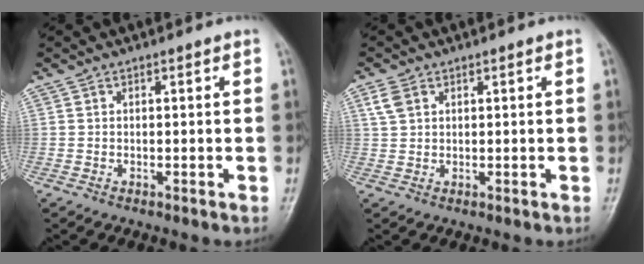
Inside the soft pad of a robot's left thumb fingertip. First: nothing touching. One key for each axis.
{"total": 3.0, "fx": 1.4, "fy": 2.1, "fz": 1.7, "tx": -0.033, "ty": 0.005, "tz": 0.032}